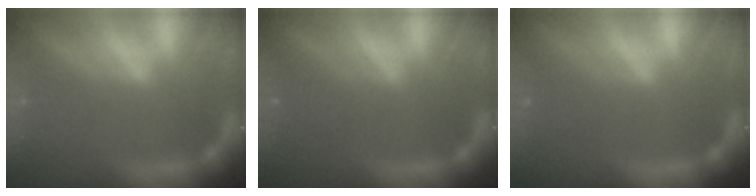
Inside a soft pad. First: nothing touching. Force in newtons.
{"total": 2.5}
{"total": 2.5}